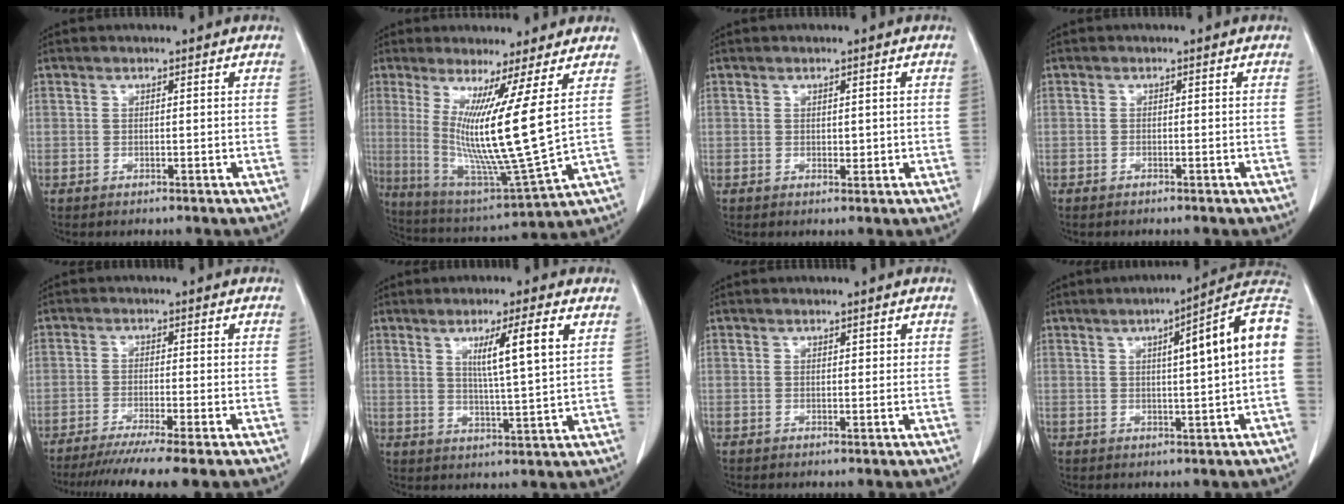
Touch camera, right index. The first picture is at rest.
{"total": 14.3, "force": [3.5, -1.3, 13.8], "torque": [-0.265, -0.048, 0.067]}
{"total": 1.3, "force": [0.1, 0.8, 1.0], "torque": [-0.012, -0.003, 0.005]}
{"total": 0.0}
{"total": 10.3, "force": [-8.2, -0.8, 6.1], "torque": [-0.076, -0.028, -0.125]}
{"total": 8.0, "force": [3.2, -0.4, 7.3], "torque": [-0.121, -0.008, 0.054]}
{"total": 0.8, "force": [0.4, 0.5, 0.6], "torque": [-0.006, 0.000, 0.006]}
{"total": 13.0, "force": [2.3, 0.2, 12.8], "torque": [-0.172, 0.026, 0.025]}